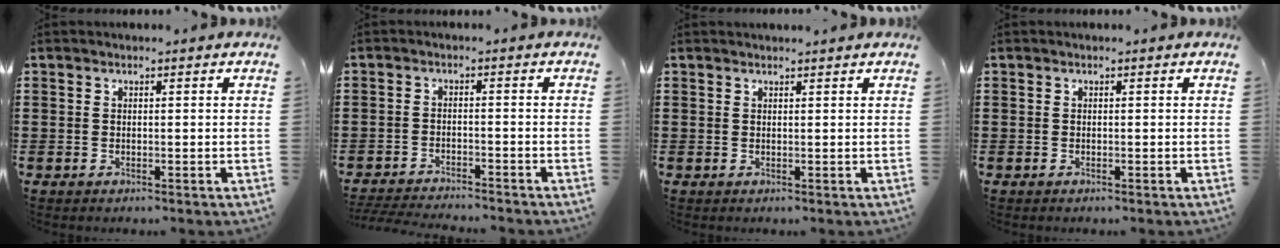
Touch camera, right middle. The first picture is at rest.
{"total": 3.1, "force": [-3.0, 0.0, 0.3], "torque": [-0.015, -0.002, -0.067]}
{"total": 0.6, "force": [0.6, -0.1, 0.1], "torque": [-0.004, -0.001, 0.012]}
{"total": 0.0}